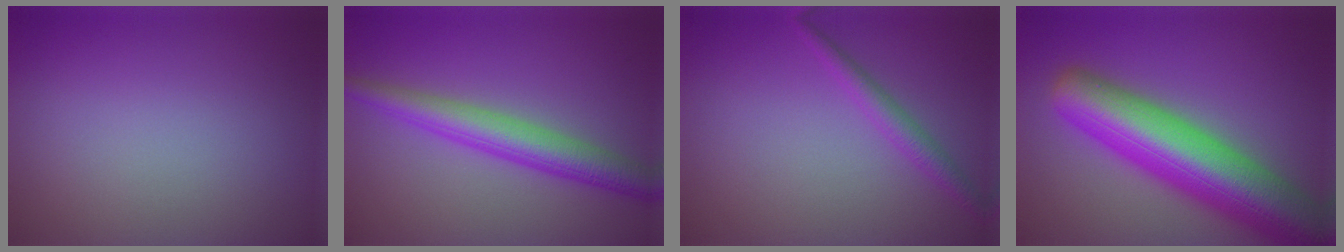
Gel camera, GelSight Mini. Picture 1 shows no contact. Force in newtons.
{"total": 4.7, "press": 4.7, "slide": 0.1}
{"total": 1.9, "press": 1.9, "slide": 0.0}
{"total": 12.3, "press": 12.3, "slide": 0.5}